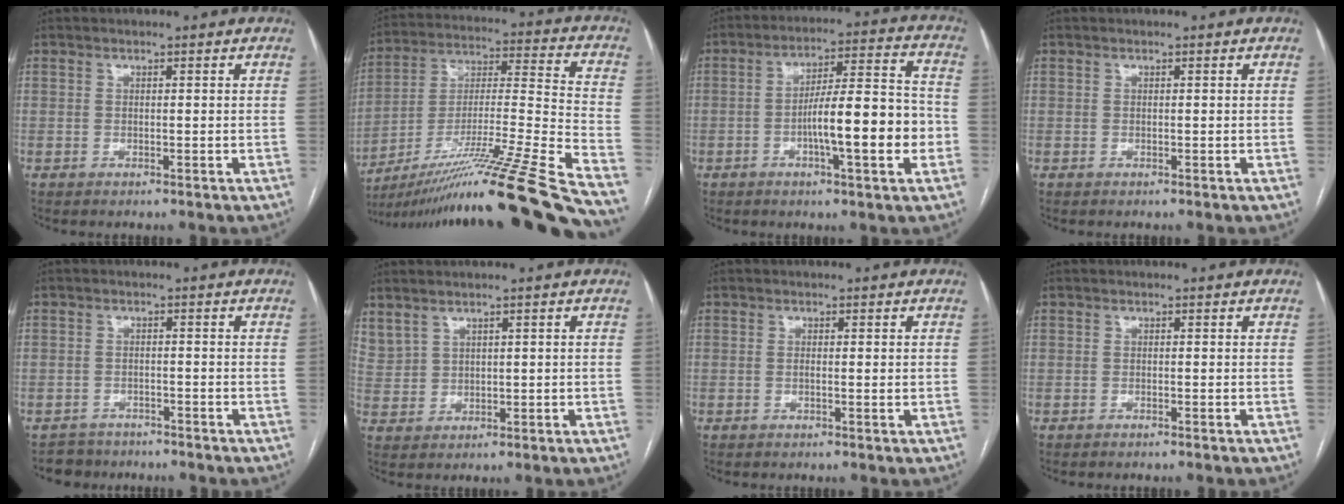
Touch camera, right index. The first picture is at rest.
{"total": 28.8, "force": [-23.0, -2.4, 17.3], "torque": [-0.222, -0.031, -0.377]}
{"total": 13.4, "force": [-3.3, 1.5, 12.9], "torque": [-0.204, 0.015, -0.052]}
{"total": 0.0}
{"total": 3.4, "force": [-2.8, 1.7, -0.8], "torque": [0.012, 0.003, -0.048]}
{"total": 4.5, "force": [3.4, 2.6, 1.7], "torque": [-0.045, 0.010, 0.085]}
{"total": 1.7, "force": [0.0, 0.4, 1.7], "torque": [-0.028, -0.002, 0.001]}
{"total": 0.0}